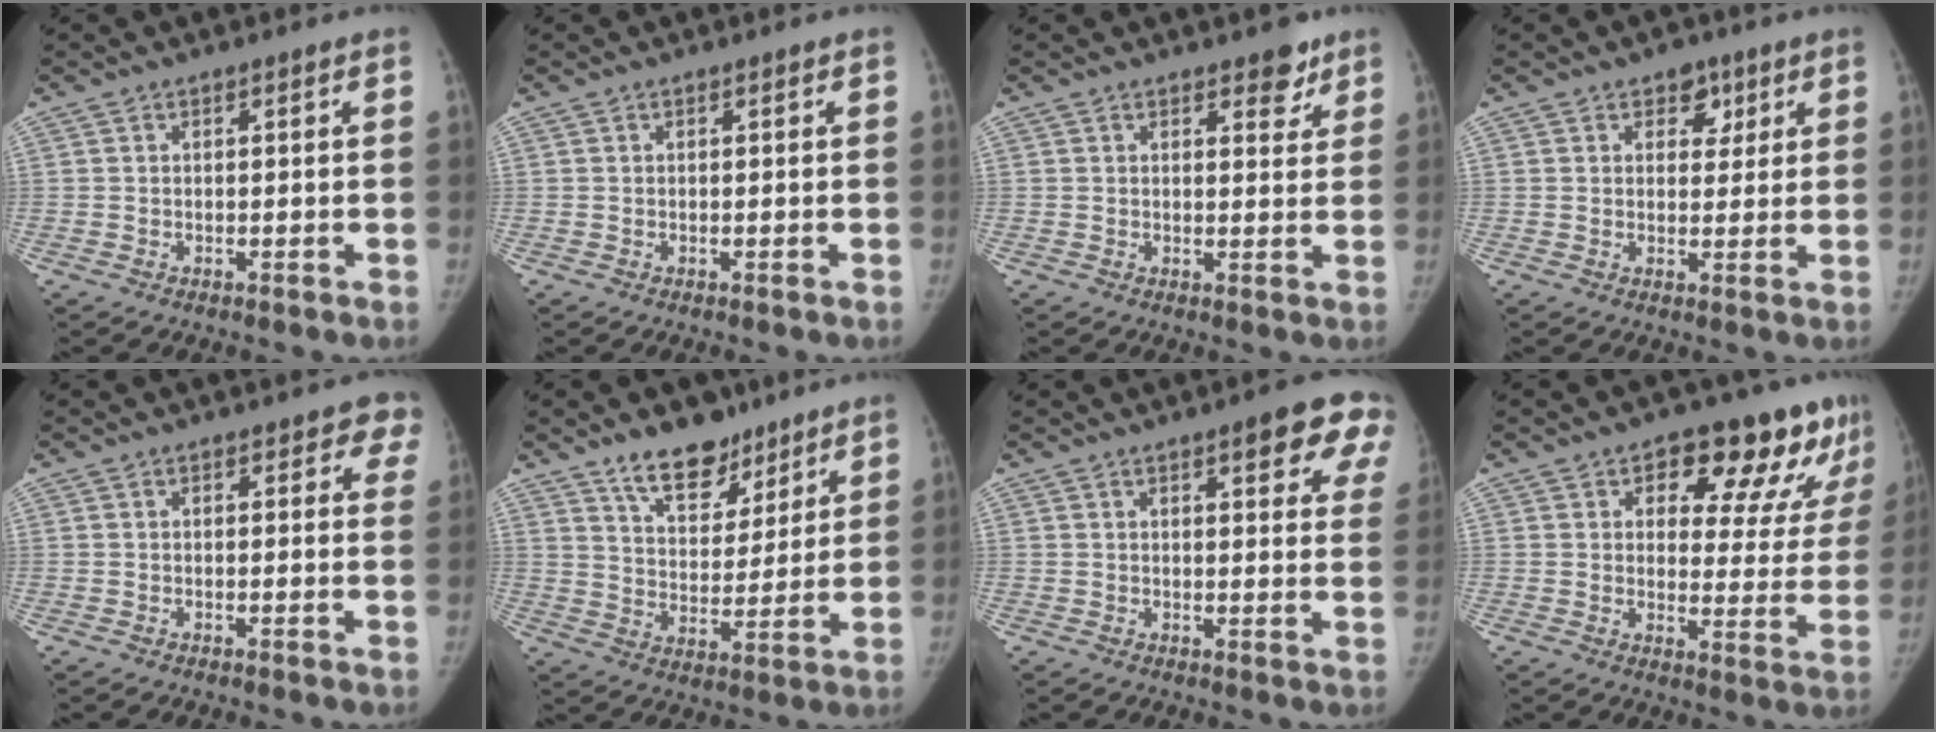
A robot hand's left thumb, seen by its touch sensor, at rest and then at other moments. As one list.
[{"total": 0.0}, {"total": 3.8, "force": [2.6, 1.9, 2.0], "torque": [0.000, -0.015, 0.033]}, {"total": 4.5, "force": [2.4, 3.2, 2.1], "torque": [0.004, -0.009, 0.032]}, {"total": 4.0, "force": [2.7, 2.1, 2.0], "torque": [0.017, -0.006, 0.017]}, {"total": 11.7, "force": [8.5, 6.3, 5.1], "torque": [-0.047, -0.058, 0.146]}, {"total": 10.7, "force": [6.1, 3.4, 8.1], "torque": [-0.060, -0.021, 0.064]}, {"total": 16.6, "force": [10.0, 8.1, 10.5], "torque": [-0.065, -0.040, 0.124]}]